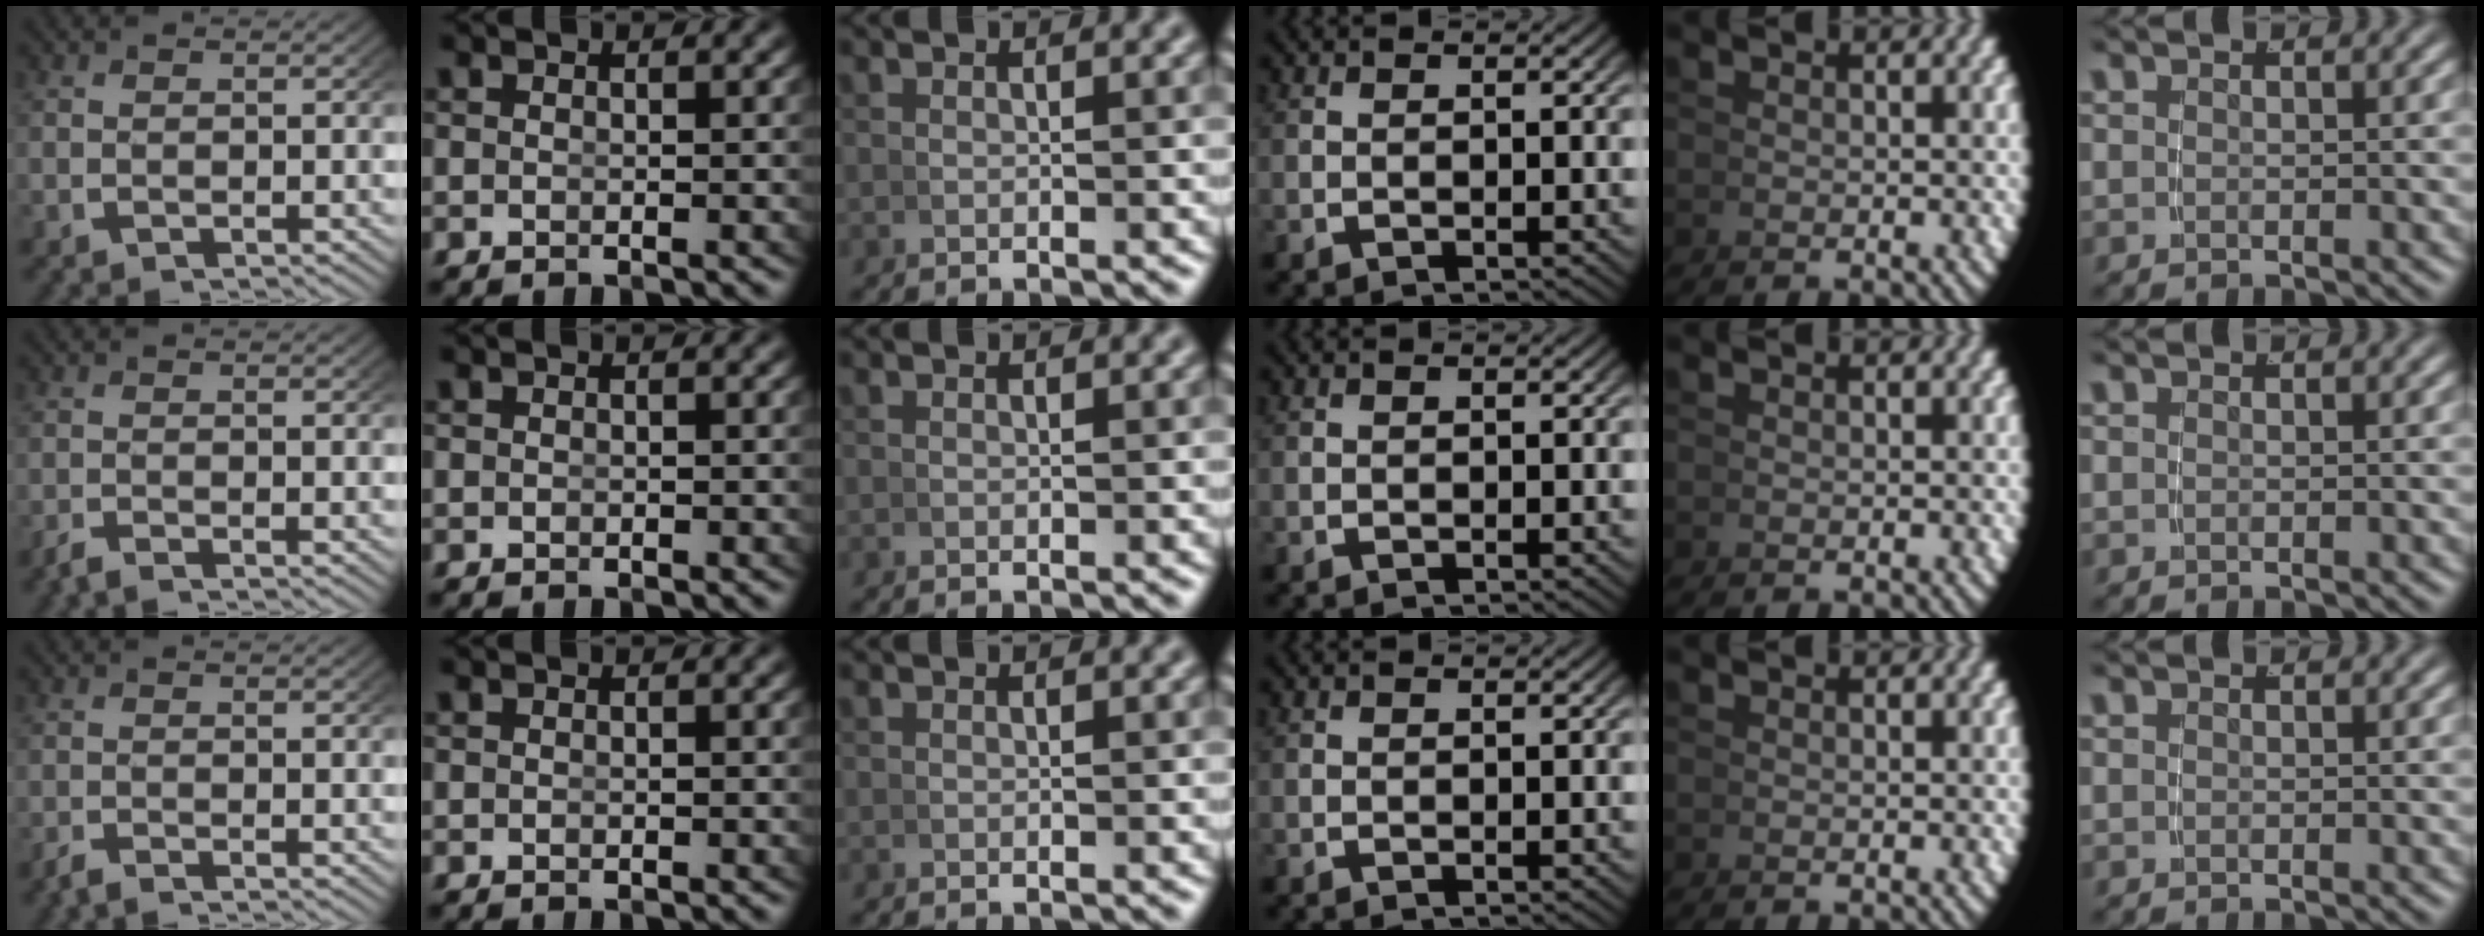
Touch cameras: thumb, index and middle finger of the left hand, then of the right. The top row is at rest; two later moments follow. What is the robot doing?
{"motion": "grasp_and_lifting", "object": "calculator"}